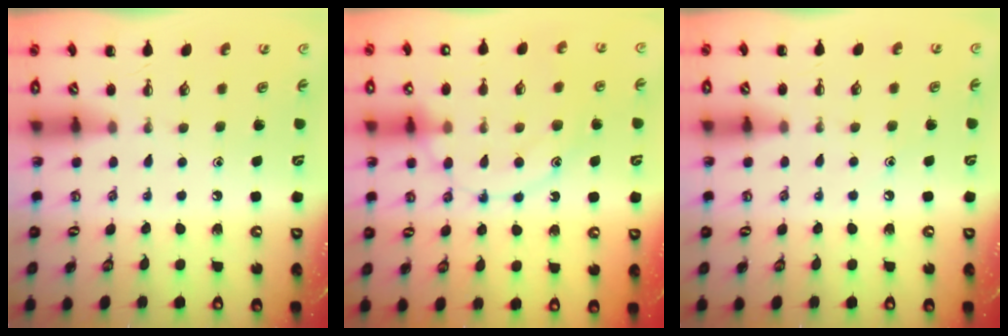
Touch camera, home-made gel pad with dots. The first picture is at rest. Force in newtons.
{"total": 12.6, "press": 12.6, "slide": 0.6}
{"total": 5.2, "press": 4.9, "slide": 1.6}